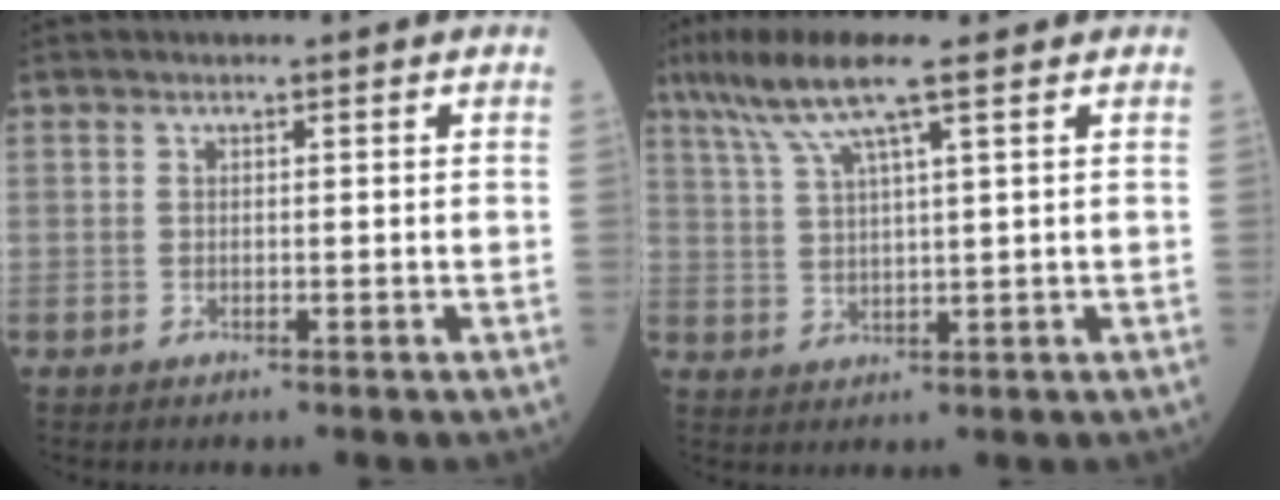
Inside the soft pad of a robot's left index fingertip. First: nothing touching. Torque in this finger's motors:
{"motor_torque": [1.20, -0.93, 0.47, 0.06]}